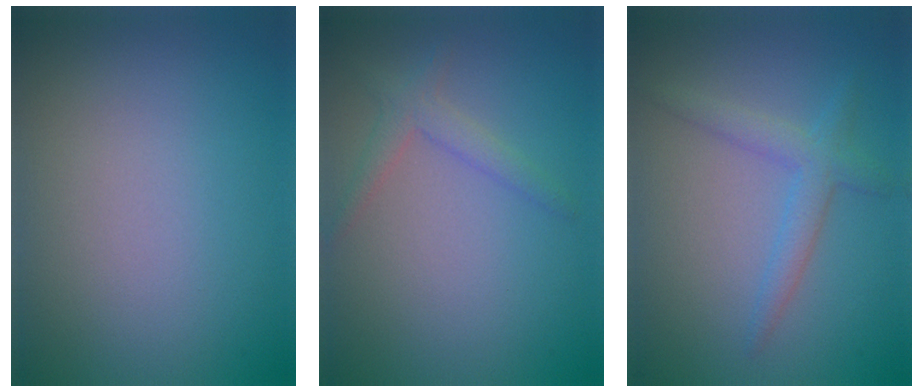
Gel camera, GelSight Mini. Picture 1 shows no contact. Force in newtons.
{"total": 2.0, "press": 2.0, "slide": 0.1}
{"total": 2.5, "press": 2.5, "slide": 0.1}